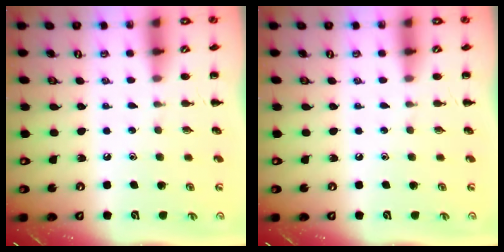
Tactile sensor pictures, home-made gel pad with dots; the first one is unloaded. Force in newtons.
{"total": 0.0}